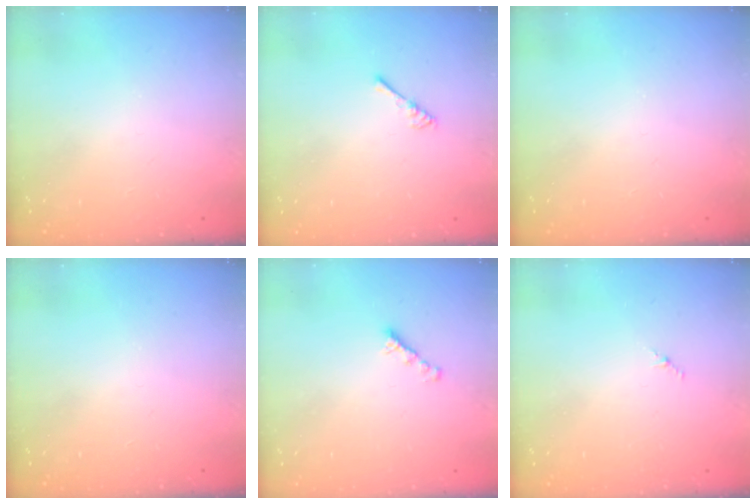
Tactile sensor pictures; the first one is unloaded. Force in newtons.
{"total": 1.8, "press": 1.7, "slide": 0.4}
{"total": 0.0}
{"total": 0.0}
{"total": 2.7, "press": 2.6, "slide": 0.8}
{"total": 1.2, "press": 1.1, "slide": 0.6}